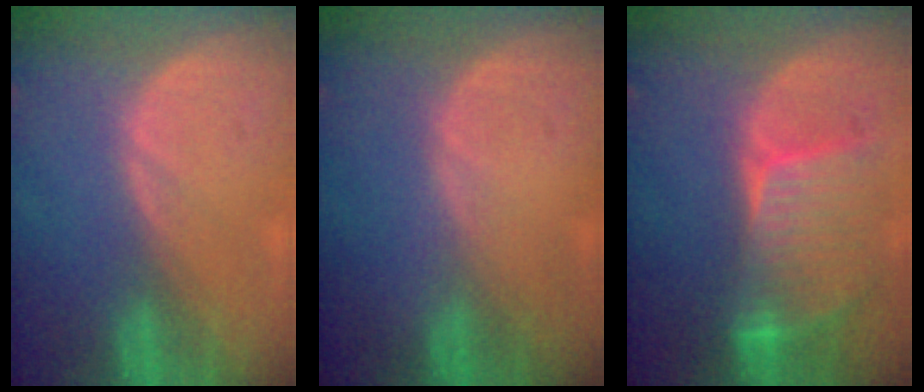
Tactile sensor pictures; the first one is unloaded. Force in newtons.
{"total": 0.0}
{"total": 9.2, "press": 8.1, "slide": 4.3}